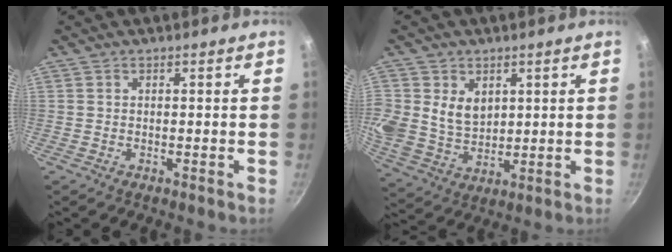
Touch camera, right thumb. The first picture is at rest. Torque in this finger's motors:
{"motor_torque": [0.00, 0.43, 0.43, 0.52, 0.26]}